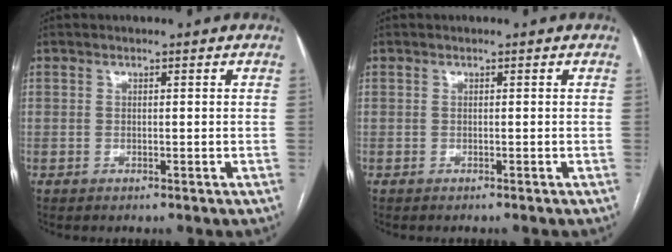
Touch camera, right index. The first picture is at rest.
{"total": 0.6, "force": [-0.5, -0.1, 0.2], "torque": [0.001, 0.001, -0.010]}